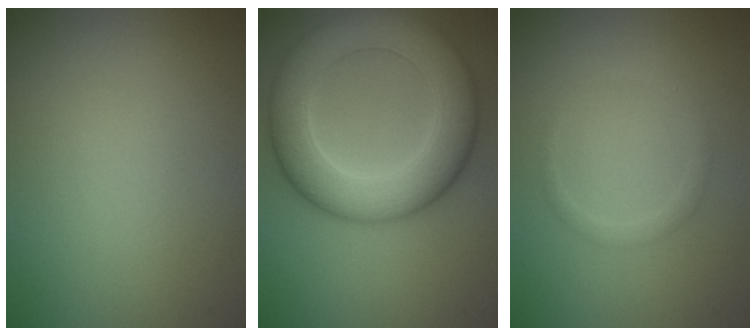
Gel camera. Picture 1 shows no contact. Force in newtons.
{"total": 9.3, "press": 9.3, "slide": 0.4}
{"total": 1.1, "press": 1.1, "slide": 0.0}